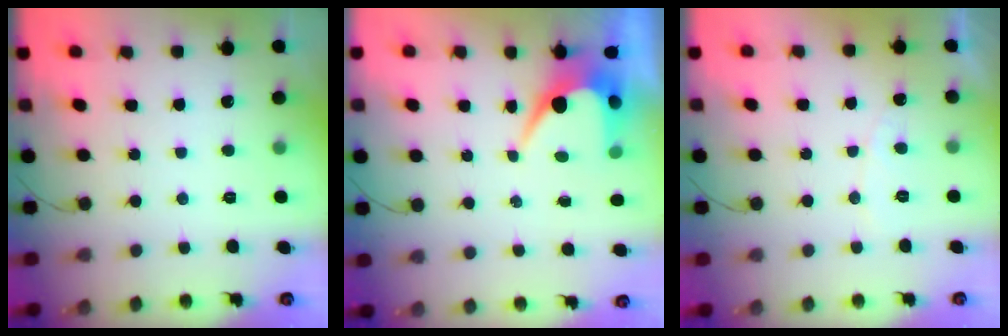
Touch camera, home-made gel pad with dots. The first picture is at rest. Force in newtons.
{"total": 7.4, "press": 7.4, "slide": 0.3}
{"total": 4.0, "press": 4.0, "slide": 0.3}